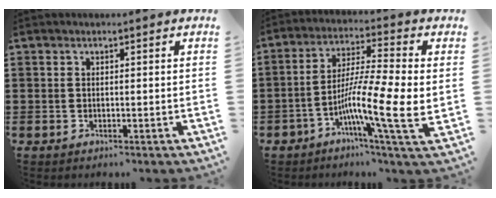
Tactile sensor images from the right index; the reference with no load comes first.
{"total": 12.4, "force": [-2.6, 1.5, 12.0], "torque": [-0.229, -0.017, -0.050]}